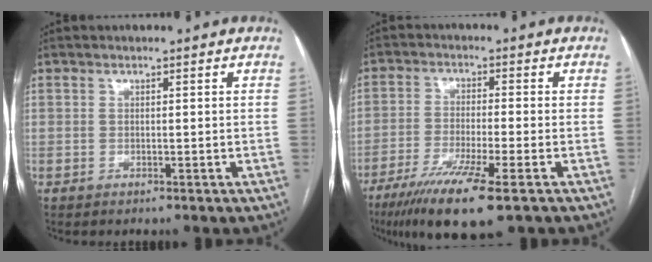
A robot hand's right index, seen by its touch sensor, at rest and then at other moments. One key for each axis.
{"total": 11.5, "fx": -6.9, "fy": 0.6, "fz": 9.2, "tx": -0.162, "ty": -0.031, "tz": -0.114}